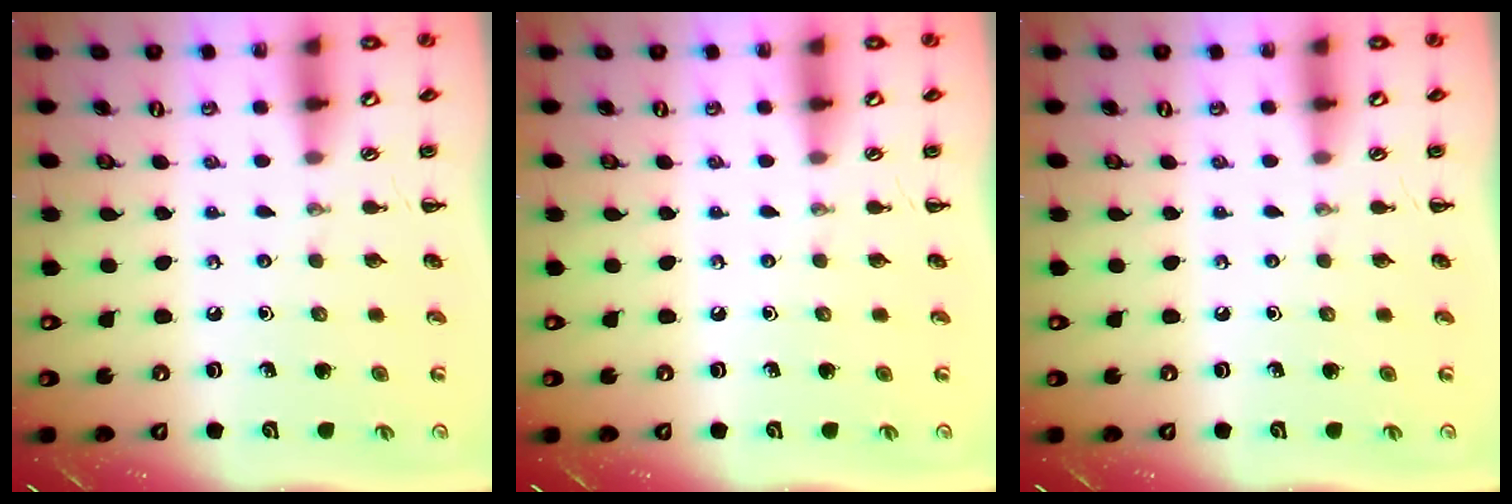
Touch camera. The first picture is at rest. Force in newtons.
{"total": 0.0}
{"total": 0.0}